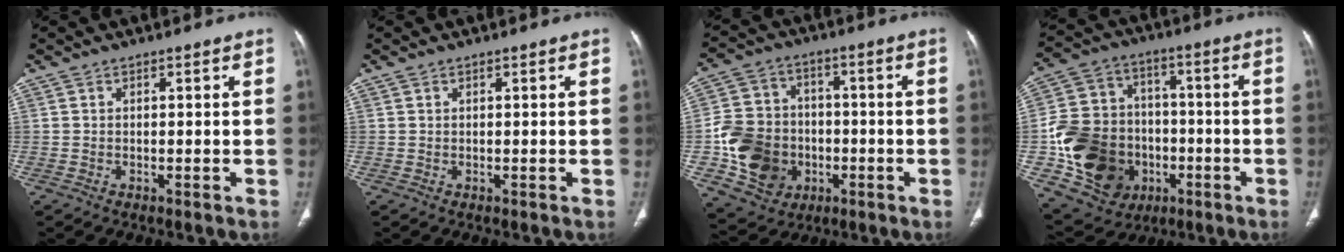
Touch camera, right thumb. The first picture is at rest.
{"total": 0.0}
{"total": 15.6, "force": [-3.4, 13.3, 7.5], "torque": [-0.110, 0.018, -0.051]}
{"total": 21.6, "force": [-5.2, 17.8, 11.0], "torque": [-0.185, 0.037, -0.070]}